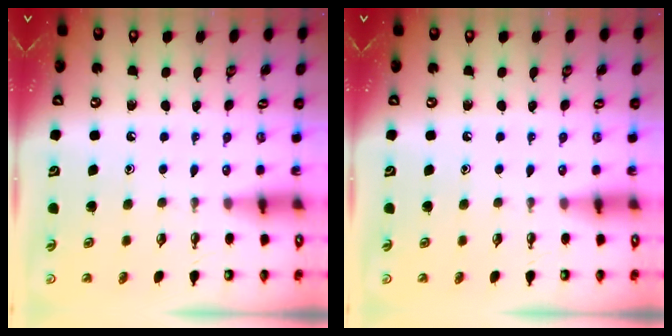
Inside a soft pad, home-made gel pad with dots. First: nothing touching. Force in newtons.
{"total": 0.0}